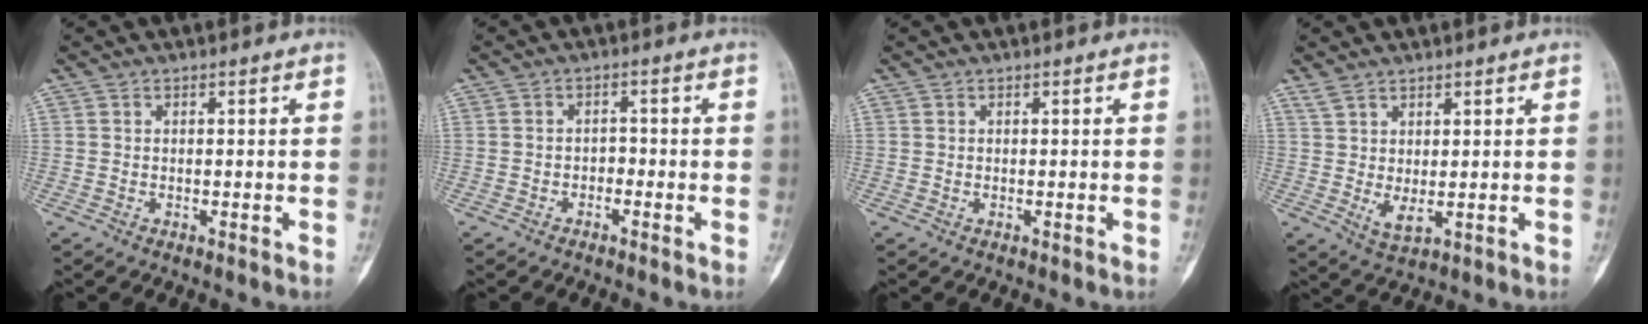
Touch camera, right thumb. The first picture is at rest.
{"total": 1.7, "force": [-0.9, 1.3, 0.8], "torque": [-0.004, 0.010, -0.019]}
{"total": 0.0}
{"total": 4.4, "force": [1.2, 1.7, 3.8], "torque": [-0.076, -0.006, 0.037]}